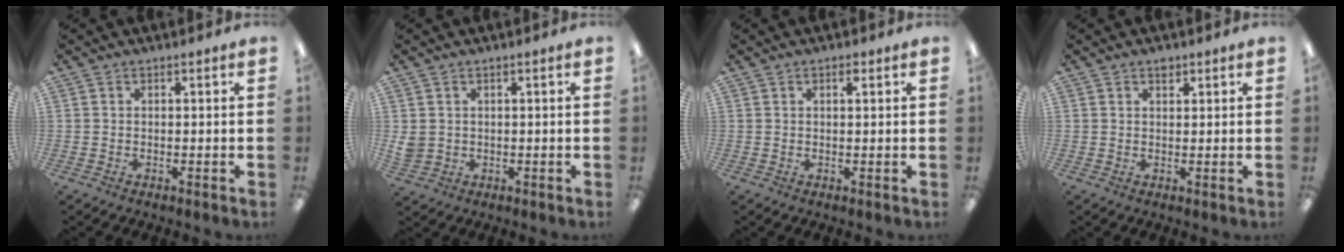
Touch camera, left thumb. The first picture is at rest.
{"total": 2.8, "force": [0.9, 2.5, 0.9], "torque": [-0.020, 0.004, 0.018]}
{"total": 1.1, "force": [0.7, 0.4, 0.7], "torque": [-0.008, -0.002, 0.011]}
{"total": 1.7, "force": [1.2, 0.8, 0.7], "torque": [-0.001, -0.006, 0.019]}